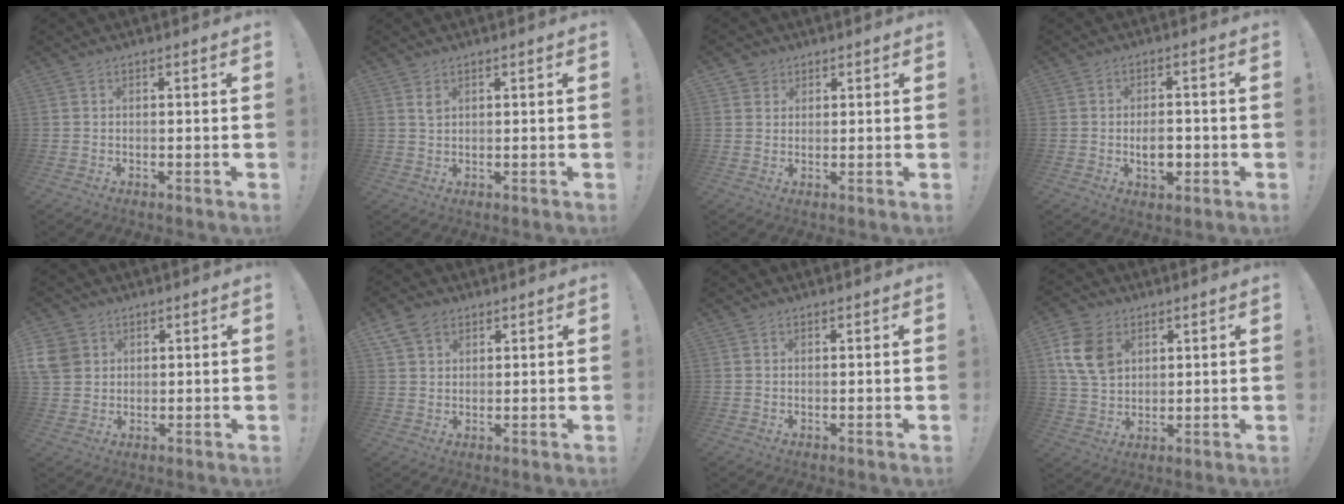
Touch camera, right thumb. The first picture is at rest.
{"total": 1.7, "force": [1.0, 0.8, 1.0], "torque": [-0.007, -0.007, 0.016]}
{"total": 3.1, "force": [1.8, 2.5, 0.0], "torque": [0.002, -0.007, 0.032]}
{"total": 6.4, "force": [-1.5, 4.1, 4.7], "torque": [-0.063, 0.004, -0.026]}
{"total": 7.2, "force": [2.5, 6.1, 2.8], "torque": [-0.054, -0.007, 0.050]}
{"total": 6.8, "force": [4.0, 4.8, 2.7], "torque": [-0.044, -0.011, 0.079]}
{"total": 0.5, "force": [0.4, 0.3, 0.0], "torque": [0.001, 0.000, 0.008]}
{"total": 13.1, "force": [5.0, 9.8, 7.2], "torque": [-0.125, -0.011, 0.099]}